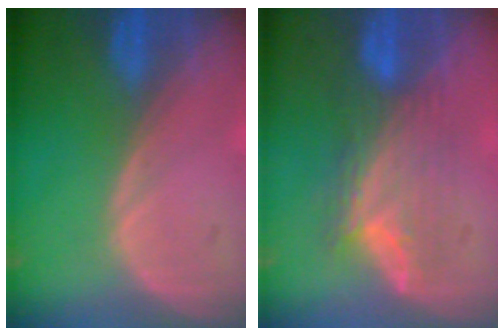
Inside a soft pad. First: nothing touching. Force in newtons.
{"total": 7.1, "press": 6.9, "slide": 1.6}